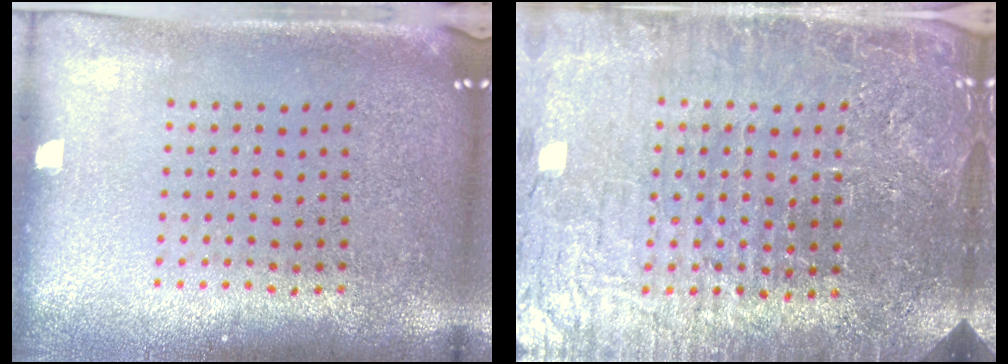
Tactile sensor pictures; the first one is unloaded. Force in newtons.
{"total": 5.1, "press": 4.7, "slide": 2.0}